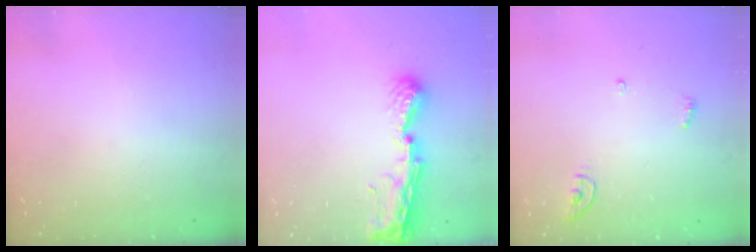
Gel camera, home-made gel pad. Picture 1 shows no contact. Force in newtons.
{"total": 9.3, "press": 9.3, "slide": 1.0}
{"total": 3.9, "press": 3.8, "slide": 0.3}